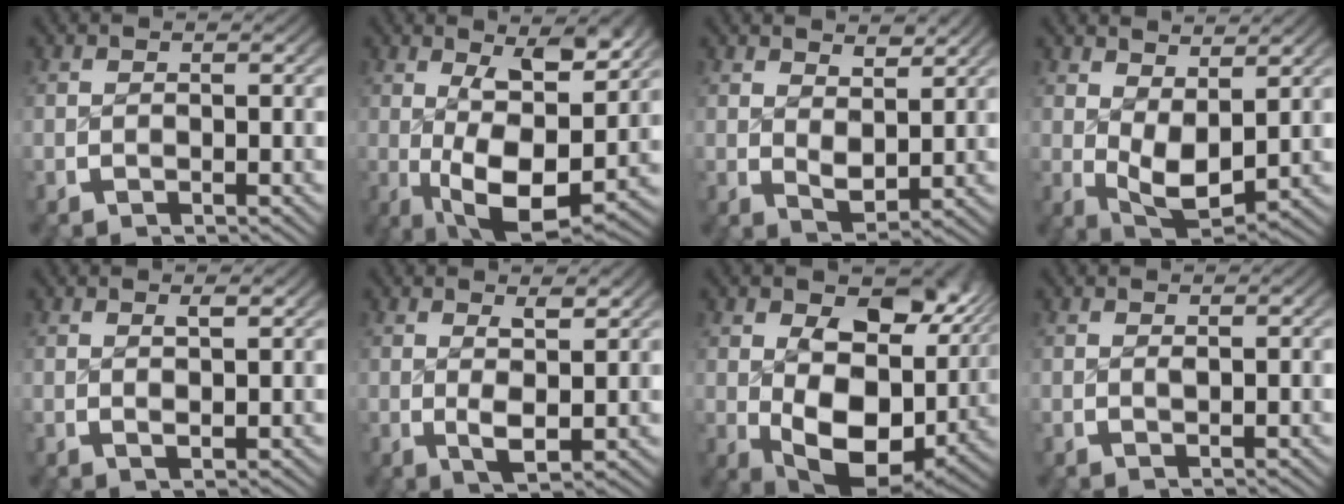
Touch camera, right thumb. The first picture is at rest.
{"total": 10.2, "force": [-0.6, 5.1, 8.8], "torque": [-0.160, -0.043, 0.017]}
{"total": 3.2, "force": [1.7, 1.8, 2.0], "torque": [-0.030, -0.017, 0.037]}
{"total": 5.9, "force": [0.7, 3.7, 4.5], "torque": [-0.094, -0.037, 0.029]}
{"total": 1.2, "force": [0.7, 0.3, 1.0], "torque": [-0.016, -0.004, 0.018]}
{"total": 3.2, "force": [0.6, 1.4, 2.8], "torque": [-0.048, -0.011, 0.016]}
{"total": 12.3, "force": [-0.2, 7.9, 9.4], "torque": [-0.166, -0.058, 0.024]}
{"total": 0.5, "force": [0.4, 0.1, 0.3], "torque": [-0.005, -0.001, 0.009]}